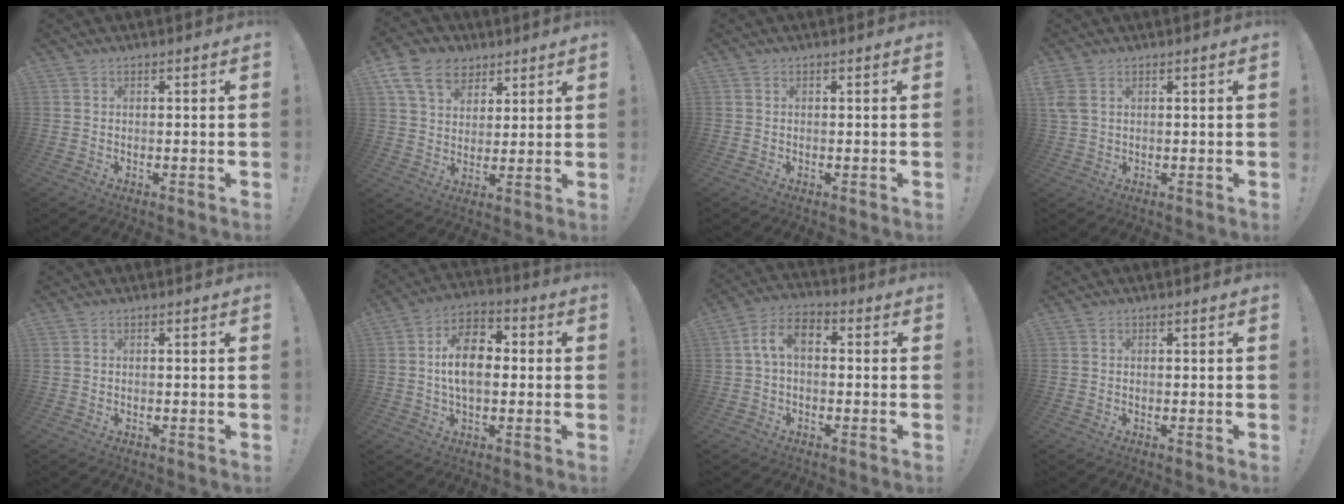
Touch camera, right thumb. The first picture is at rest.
{"total": 13.3, "force": [7.1, 9.6, 5.9], "torque": [-0.091, -0.035, 0.139]}
{"total": 0.0}
{"total": 3.5, "force": [1.7, 2.0, 2.3], "torque": [-0.041, -0.003, 0.033]}
{"total": 0.0}
{"total": 12.3, "force": [0.0, 7.5, 9.7], "torque": [-0.172, 0.012, 0.001]}
{"total": 7.3, "force": [0.6, 4.3, 5.9], "torque": [-0.112, 0.006, 0.014]}
{"total": 0.0}